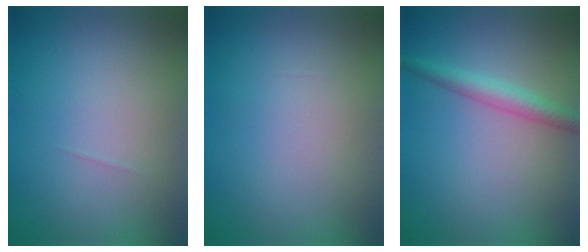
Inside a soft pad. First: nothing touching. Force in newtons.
{"total": 0.0}
{"total": 2.7, "press": 2.7, "slide": 0.1}